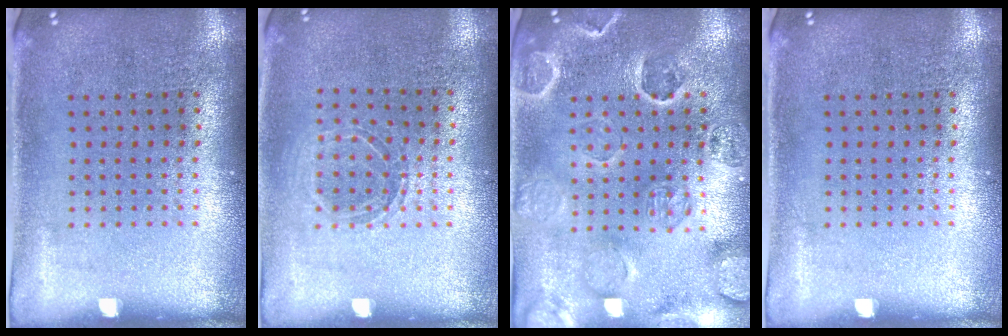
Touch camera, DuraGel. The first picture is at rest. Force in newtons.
{"total": 1.1, "press": 1.0, "slide": 0.3}
{"total": 2.7, "press": 2.6, "slide": 0.5}
{"total": 0.0}